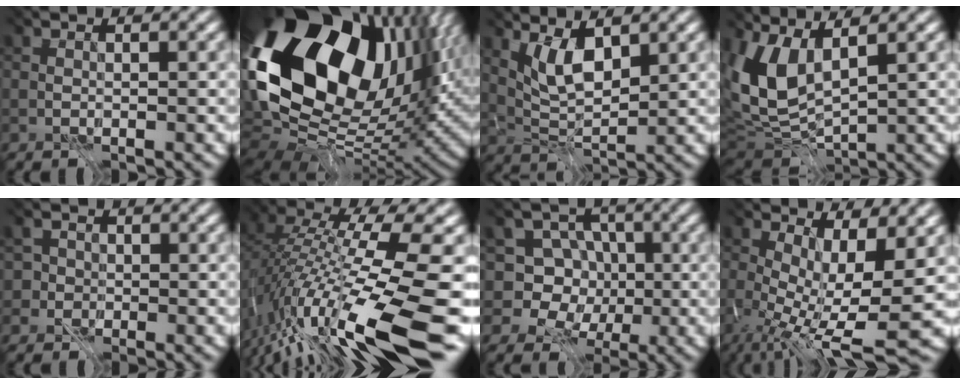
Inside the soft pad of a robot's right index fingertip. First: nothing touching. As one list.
[{"total": 19.2, "force": [4.4, 11.5, 14.7], "torque": [-0.282, -0.004, 0.105]}, {"total": 2.1, "force": [0.1, 0.3, 2.1], "torque": [-0.052, -0.023, 0.029]}, {"total": 6.6, "force": [0.6, 3.1, 5.8], "torque": [-0.154, -0.009, 0.035]}, {"total": 1.9, "force": [-1.1, 1.4, -0.4], "torque": [0.003, -0.002, -0.025]}, {"total": 14.8, "force": [-7.5, 1.4, 12.7], "torque": [-0.238, 0.004, -0.110]}, {"total": 3.9, "force": [-1.7, 3.4, 0.8], "torque": [0.002, -0.013, -0.031]}, {"total": 10.3, "force": [-1.8, 3.2, 9.6], "torque": [-0.153, -0.026, 0.011]}]